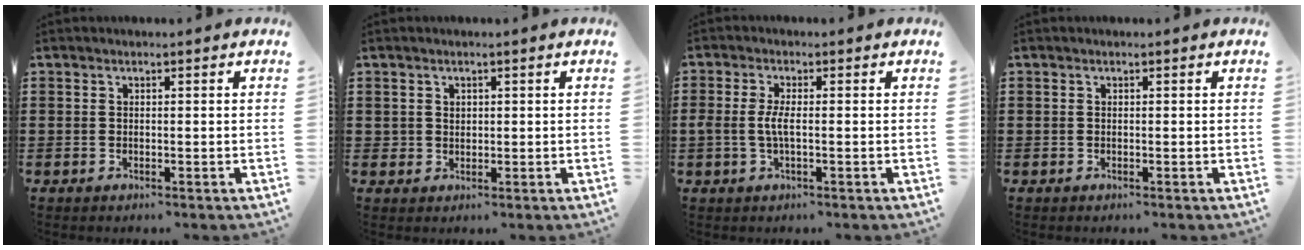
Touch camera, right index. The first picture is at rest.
{"total": 1.4, "force": [0.7, 1.2, 0.1], "torque": [-0.006, 0.006, 0.014]}
{"total": 3.2, "force": [-0.4, 0.9, 3.1], "torque": [-0.078, -0.006, -0.016]}
{"total": 0.0}